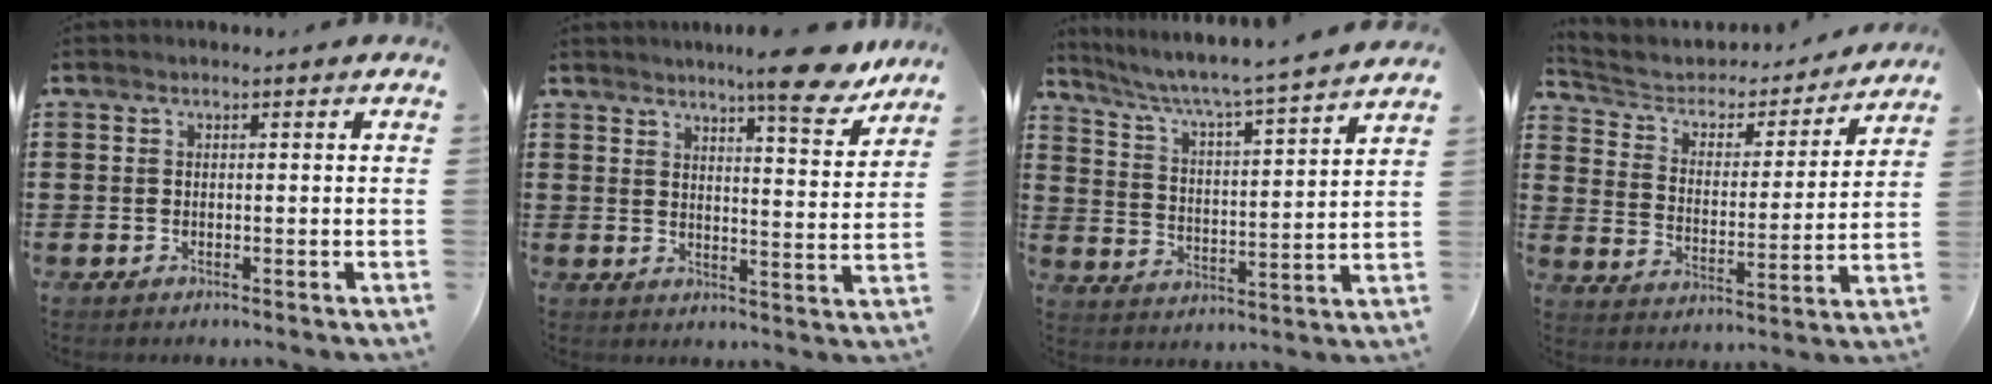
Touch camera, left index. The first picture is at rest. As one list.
[{"total": 9.4, "force": [7.9, 0.4, 5.1], "torque": [-0.073, -0.044, 0.131]}, {"total": 4.8, "force": [4.1, -0.8, 2.3], "torque": [-0.064, -0.042, 0.057]}, {"total": 3.7, "force": [3.2, 1.8, 0.8], "torque": [-0.042, -0.028, 0.045]}]